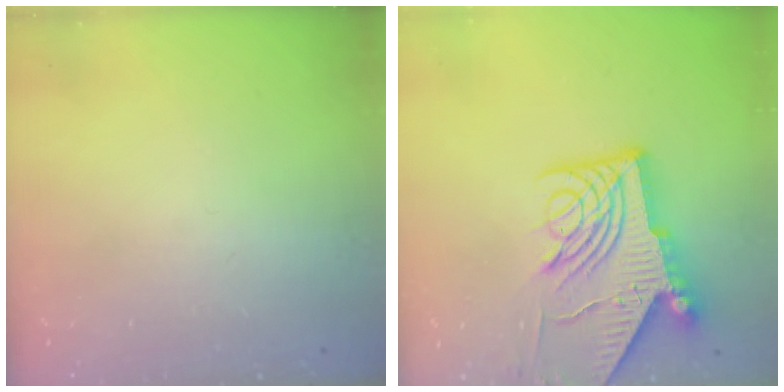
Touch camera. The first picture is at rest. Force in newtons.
{"total": 15.2, "press": 15.1, "slide": 1.5}